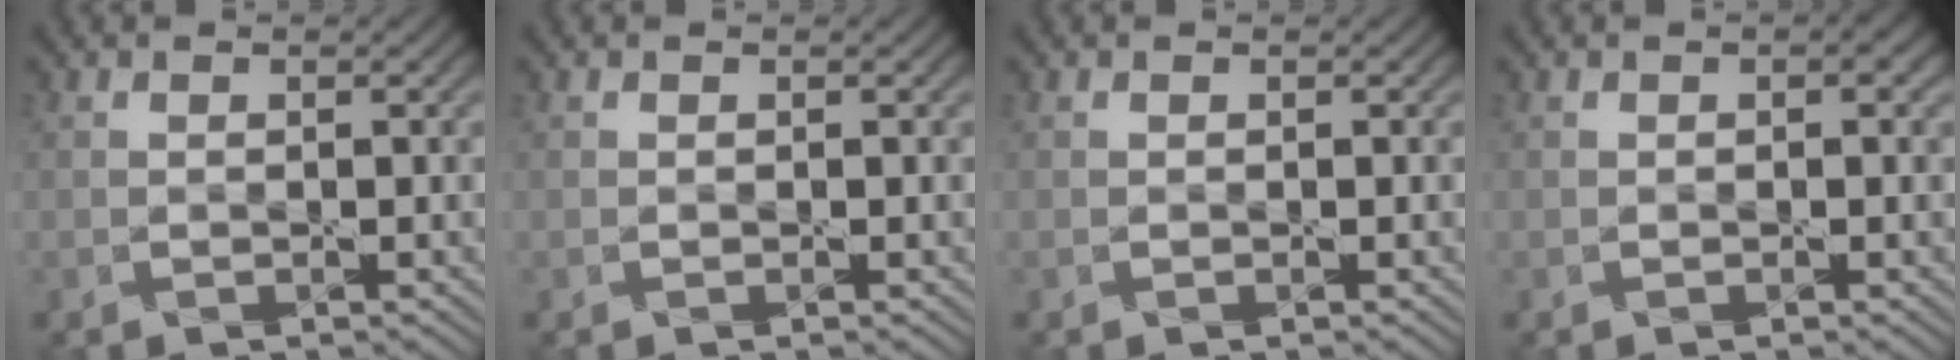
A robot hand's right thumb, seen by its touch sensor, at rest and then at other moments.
{"total": 0.0}
{"total": 0.0}
{"total": 0.9, "force": [0.2, 0.4, 0.8], "torque": [-0.010, 0.000, 0.004]}